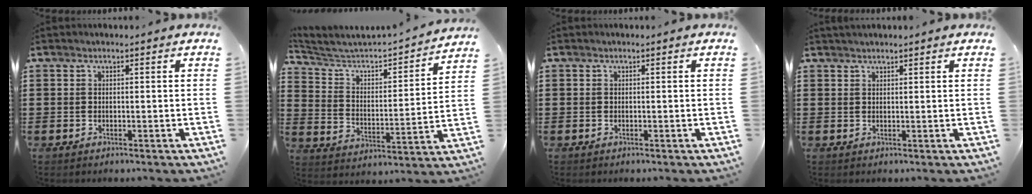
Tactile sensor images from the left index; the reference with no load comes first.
{"total": 4.0, "force": [3.7, 1.1, 1.2], "torque": [-0.051, -0.035, 0.052]}
{"total": 0.0}
{"total": 1.2, "force": [1.1, 0.1, 0.2], "torque": [-0.005, 0.001, 0.022]}